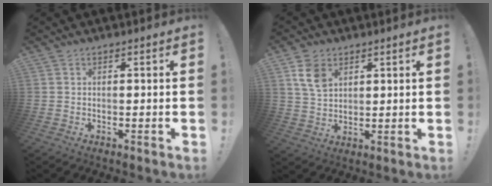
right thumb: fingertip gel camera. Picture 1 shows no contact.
{"total": 7.9, "force": [3.7, 5.2, 4.5], "torque": [-0.073, -0.007, 0.073]}